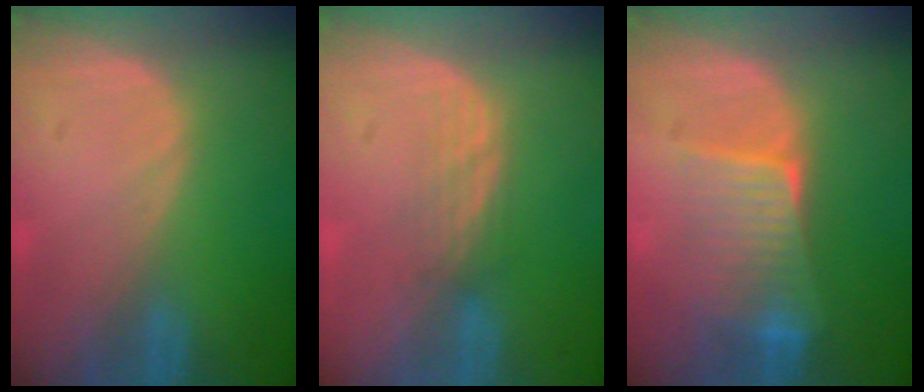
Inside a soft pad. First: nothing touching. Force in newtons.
{"total": 2.3, "press": 2.2, "slide": 0.6}
{"total": 6.5, "press": 6.2, "slide": 2.0}